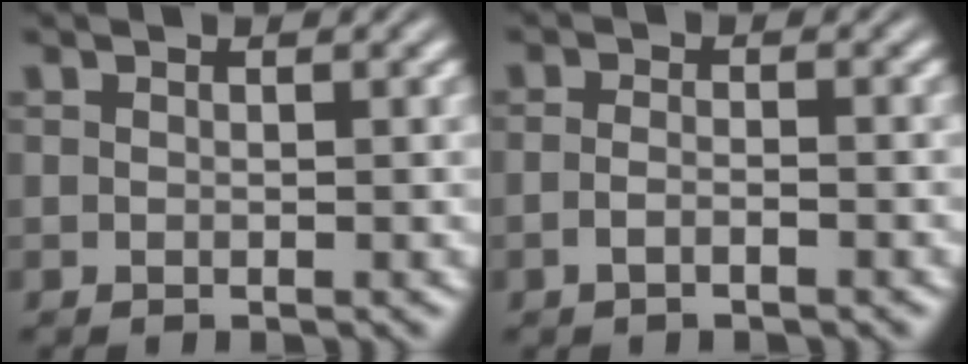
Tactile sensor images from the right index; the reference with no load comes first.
{"total": 1.5, "force": [-1.2, -0.4, 0.8], "torque": [-0.017, -0.005, -0.019]}